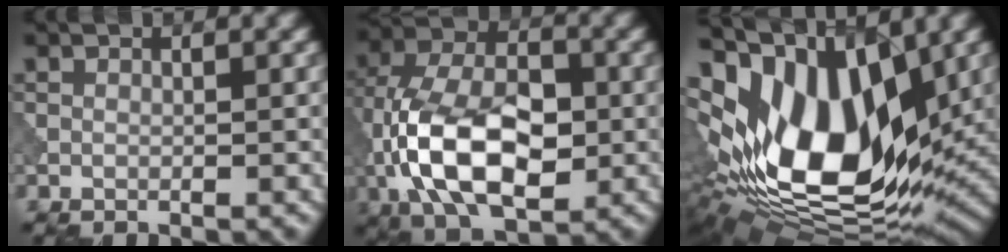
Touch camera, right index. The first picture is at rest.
{"total": 12.1, "force": [-2.5, 6.8, 9.7], "torque": [-0.186, 0.006, -0.060]}
{"total": 17.6, "force": [2.2, 10.0, 14.4], "torque": [-0.262, 0.002, 0.040]}